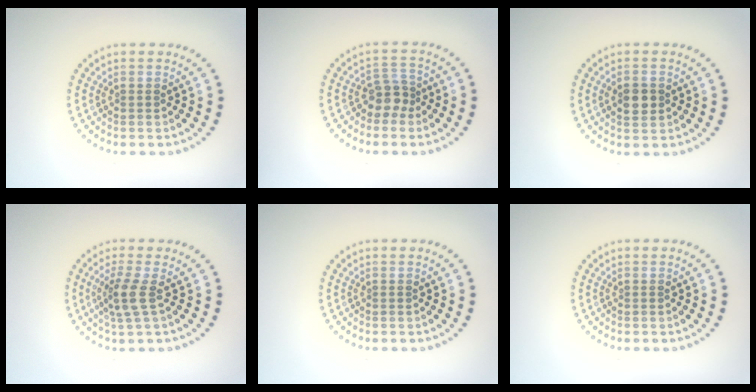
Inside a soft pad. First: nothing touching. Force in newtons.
{"total": 2.4, "press": 1.9, "slide": 1.5}
{"total": 2.7, "press": 2.7, "slide": 0.1}
{"total": 2.6, "press": 2.0, "slide": 1.7}
{"total": 0.0}
{"total": 0.0}